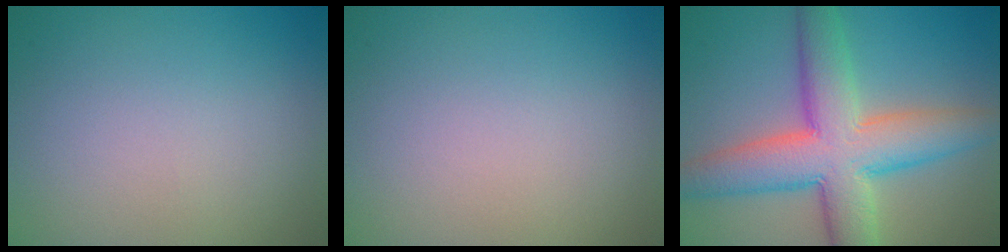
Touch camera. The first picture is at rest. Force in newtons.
{"total": 0.0}
{"total": 9.5, "press": 9.5, "slide": 0.4}